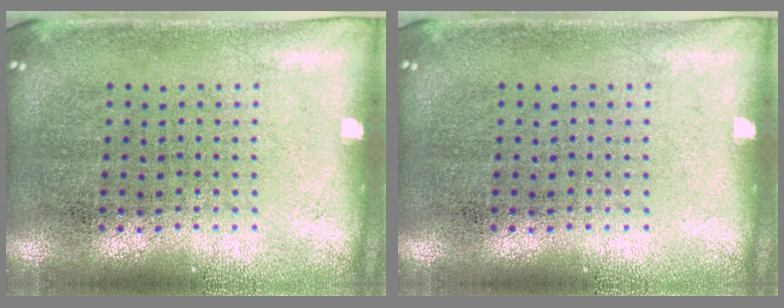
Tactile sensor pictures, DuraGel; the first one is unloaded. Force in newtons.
{"total": 0.0}